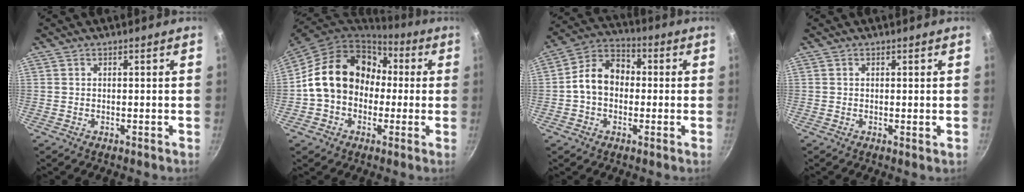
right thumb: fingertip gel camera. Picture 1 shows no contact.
{"total": 17.8, "force": [1.1, 14.5, 10.3], "torque": [-0.143, 0.054, 0.013]}
{"total": 10.2, "force": [-0.4, 7.8, 6.6], "torque": [-0.083, 0.034, -0.028]}
{"total": 0.7, "force": [0.2, 0.2, 0.6], "torque": [-0.012, -0.001, 0.002]}